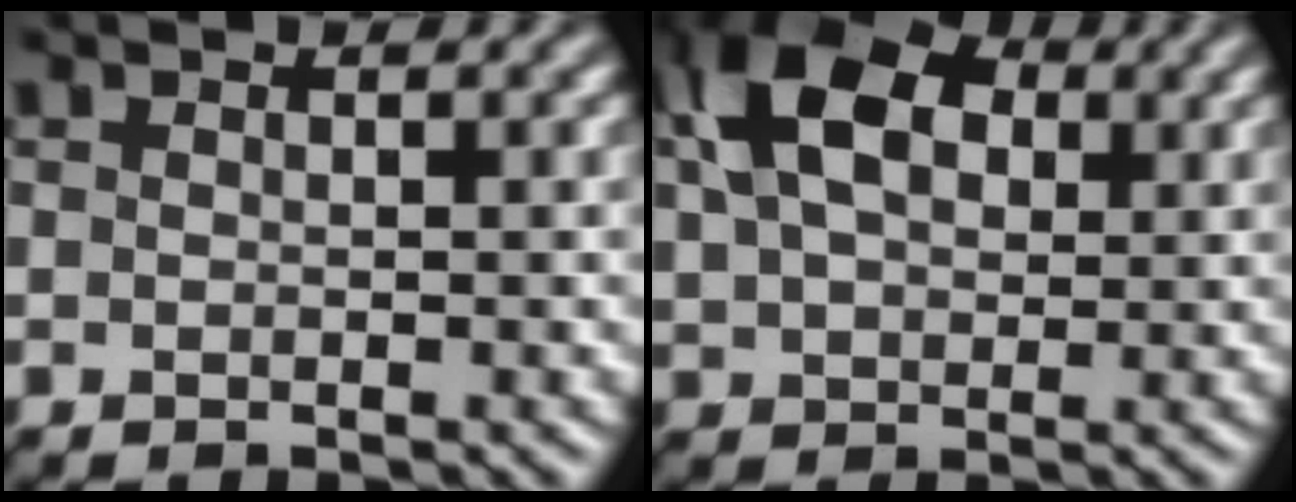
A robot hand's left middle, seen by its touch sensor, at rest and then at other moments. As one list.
[{"total": 10.3, "force": [3.8, 6.6, 7.1], "torque": [-0.145, 0.030, 0.060]}]